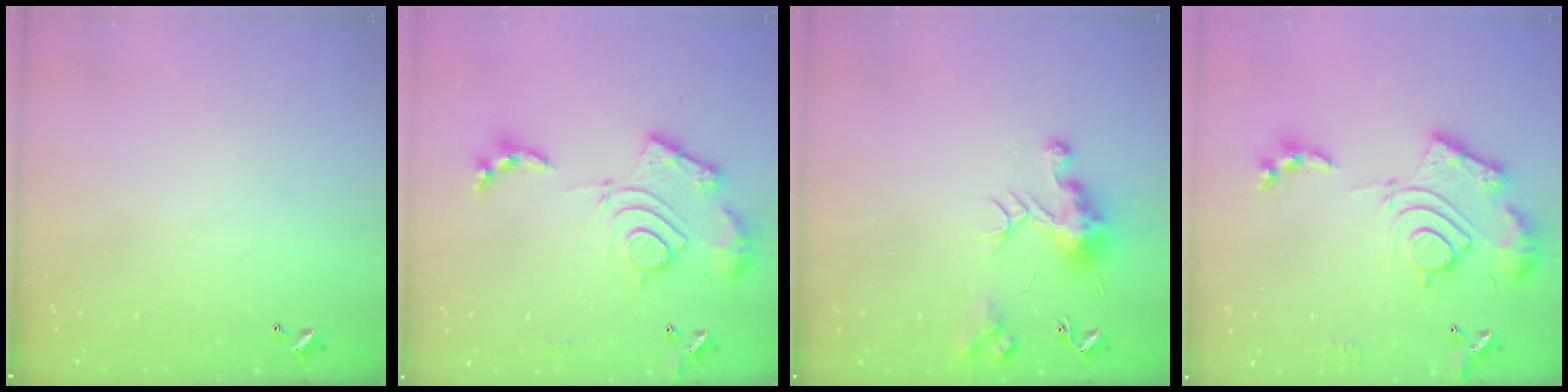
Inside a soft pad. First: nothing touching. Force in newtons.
{"total": 17.4, "press": 17.3, "slide": 1.7}
{"total": 9.6, "press": 9.5, "slide": 0.9}
{"total": 19.2, "press": 19.1, "slide": 1.8}